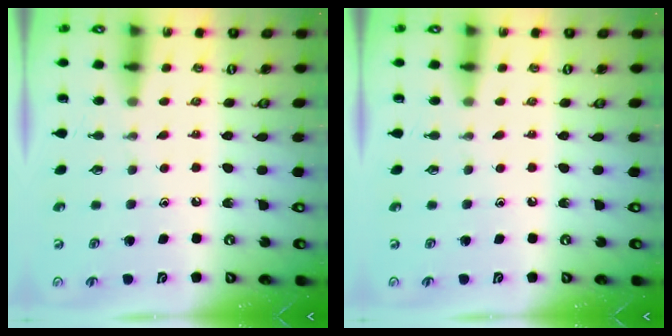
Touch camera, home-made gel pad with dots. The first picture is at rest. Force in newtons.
{"total": 0.0}